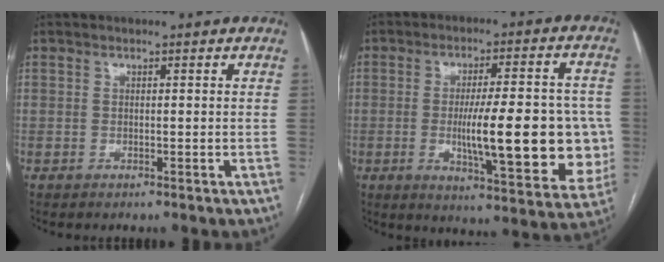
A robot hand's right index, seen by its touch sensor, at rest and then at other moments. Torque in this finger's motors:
{"motor_torque": [1.42, 0.72, 0.93, 0.14]}